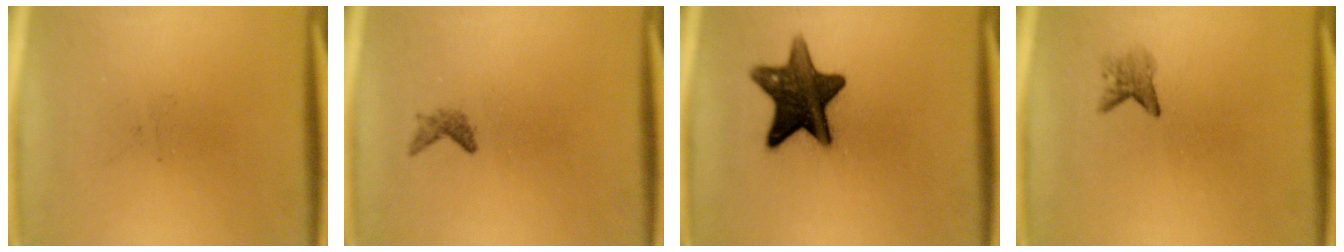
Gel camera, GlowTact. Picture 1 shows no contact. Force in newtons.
{"total": 1.1}
{"total": 12.5}
{"total": 1.8}